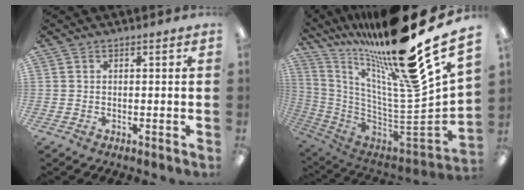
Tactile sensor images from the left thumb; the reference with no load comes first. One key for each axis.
{"total": 23.1, "fx": 17.3, "fy": 1.7, "fz": 15.2, "tx": -0.206, "ty": -0.172, "tz": 0.278}